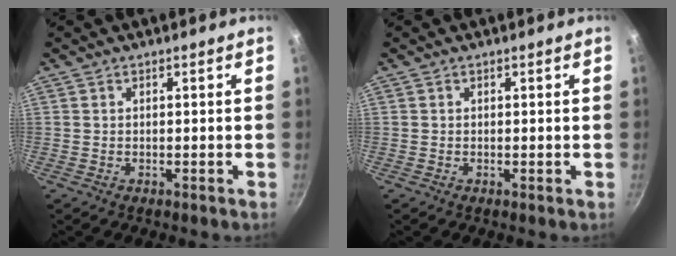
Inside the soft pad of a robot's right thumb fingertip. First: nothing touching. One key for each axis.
{"total": 0.0}